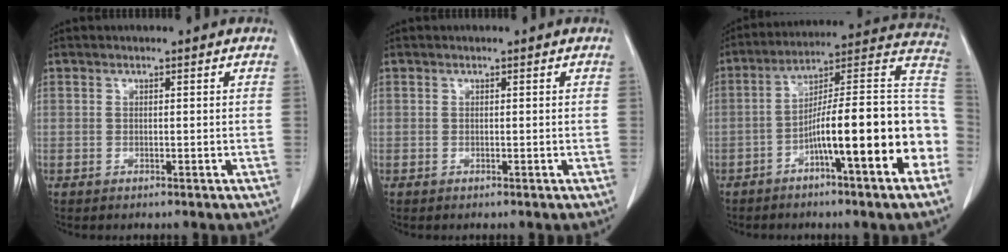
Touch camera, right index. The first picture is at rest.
{"total": 0.0}
{"total": 19.0, "force": [-6.3, 1.6, 17.9], "torque": [-0.211, 0.035, -0.095]}